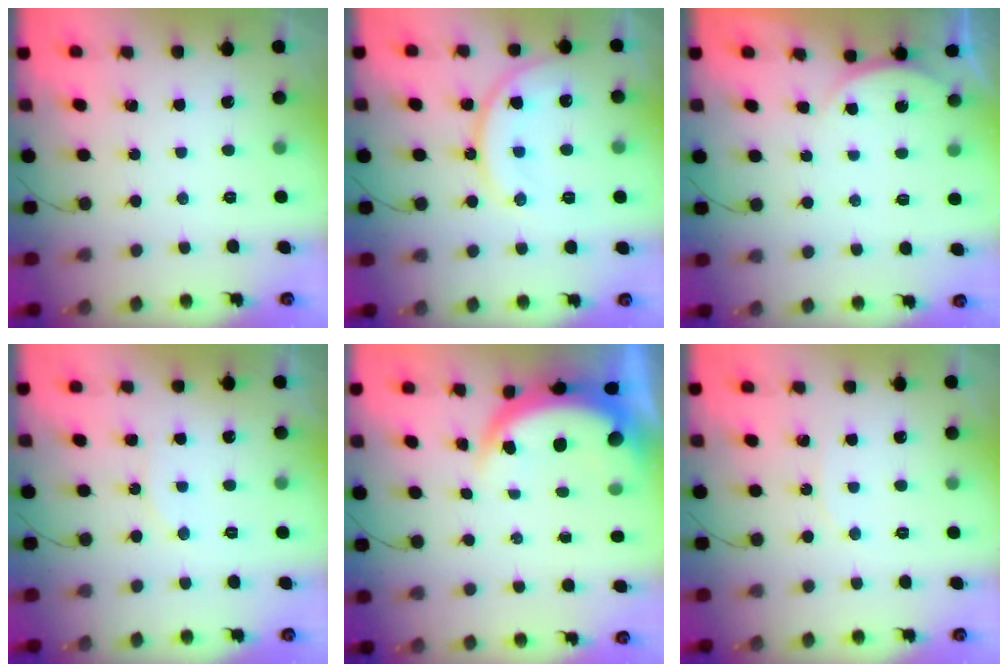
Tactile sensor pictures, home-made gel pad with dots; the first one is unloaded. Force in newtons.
{"total": 12.9, "press": 12.9, "slide": 0.4}
{"total": 2.8, "press": 2.1, "slide": 1.7}
{"total": 6.0, "press": 5.7, "slide": 1.9}
{"total": 5.7, "press": 5.7, "slide": 0.8}
{"total": 4.4, "press": 3.7, "slide": 2.5}